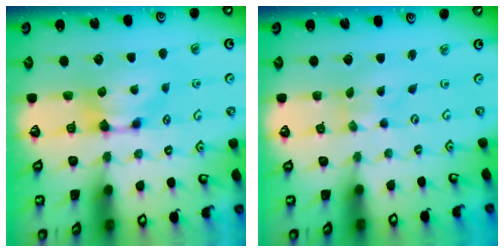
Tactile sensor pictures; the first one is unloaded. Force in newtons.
{"total": 4.6, "press": 4.5, "slide": 0.7}